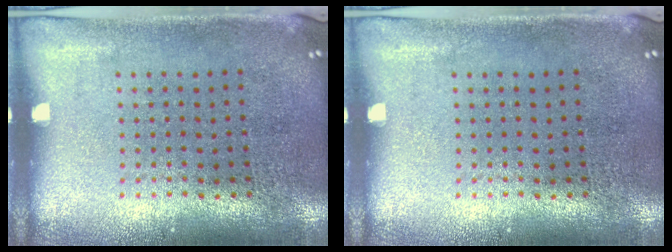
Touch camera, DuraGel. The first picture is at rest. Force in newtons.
{"total": 0.0}